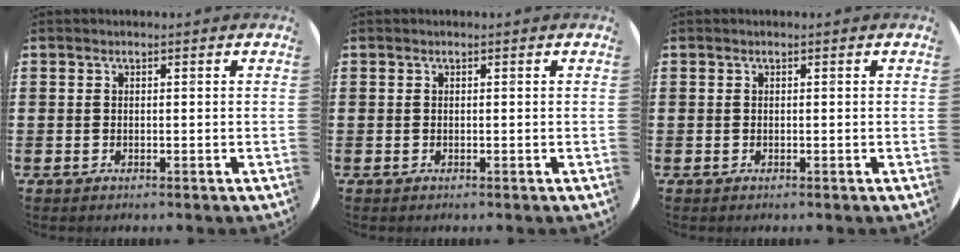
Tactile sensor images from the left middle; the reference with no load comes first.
{"total": 0.0}
{"total": 0.0}